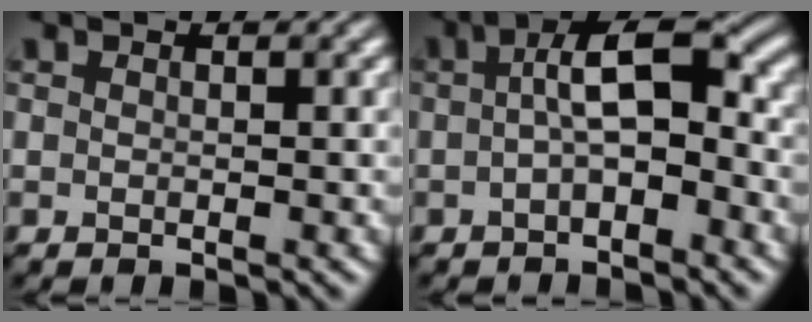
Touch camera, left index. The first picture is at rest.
{"total": 5.1, "force": [-0.3, 1.9, 4.8], "torque": [-0.078, 0.015, -0.010]}